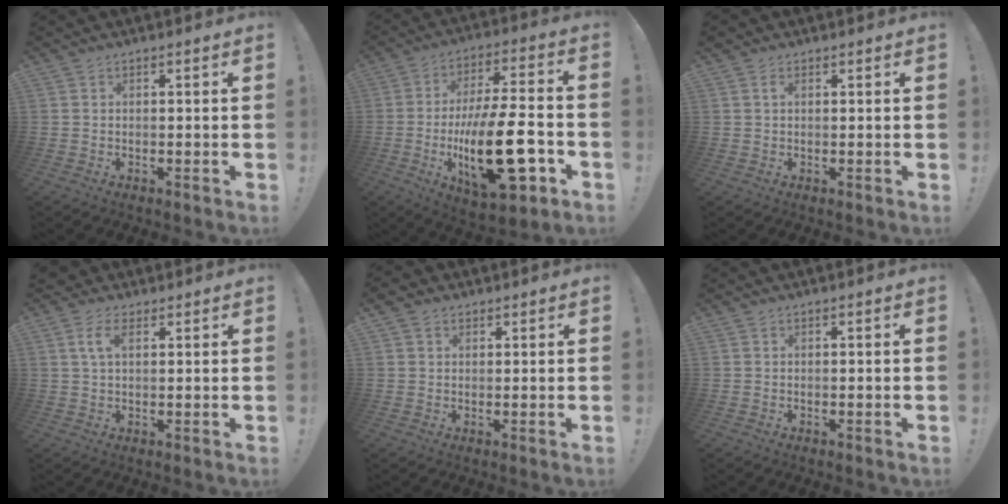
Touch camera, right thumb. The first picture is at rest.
{"total": 25.3, "force": [-5.9, 9.6, 22.7], "torque": [-0.385, 0.023, -0.089]}
{"total": 1.3, "force": [0.7, 0.7, 0.8], "torque": [-0.010, -0.001, 0.011]}
{"total": 5.8, "force": [2.6, 3.1, 4.1], "torque": [-0.084, -0.001, 0.047]}
{"total": 2.7, "force": [1.5, 2.1, 0.8], "torque": [-0.011, -0.002, 0.029]}
{"total": 0.0}